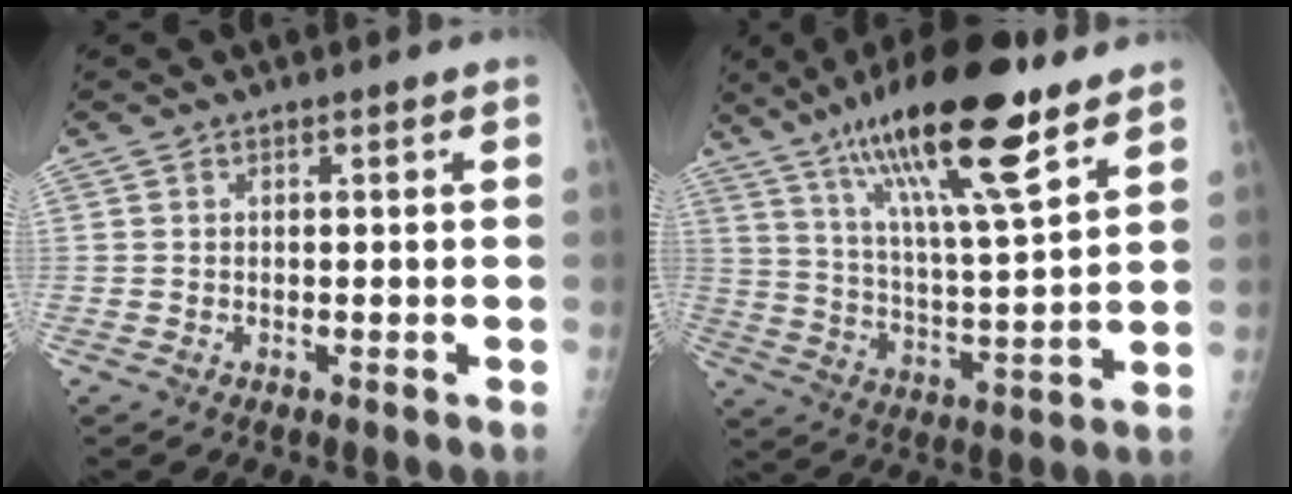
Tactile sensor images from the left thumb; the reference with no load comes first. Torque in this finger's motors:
{"motor_torque": [1.21, -0.03, 1.59, -1.16, 0.50]}